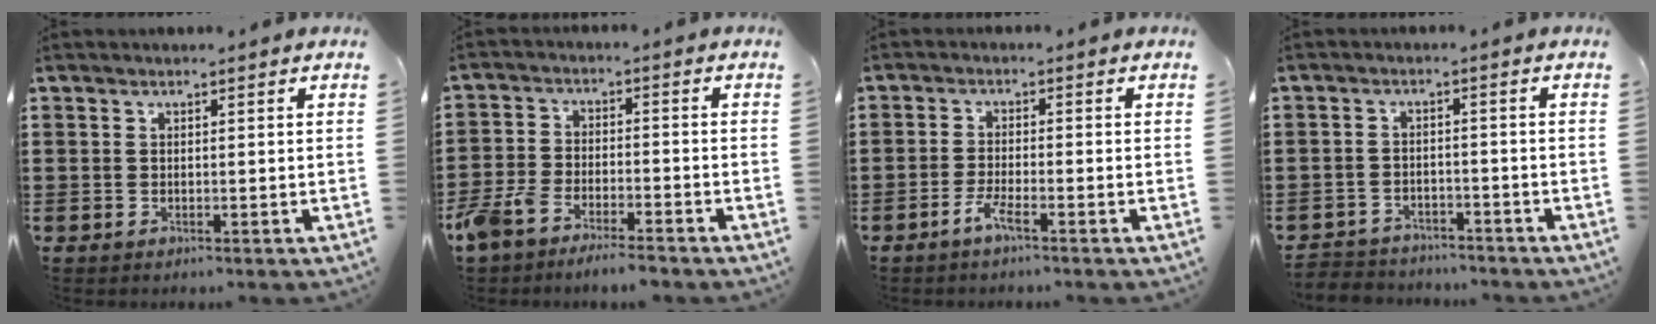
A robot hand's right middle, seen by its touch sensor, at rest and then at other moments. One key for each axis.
{"total": 5.7, "fx": -5.1, "fy": 1.1, "fz": 2.2, "tx": -0.063, "ty": -0.003, "tz": -0.105}
{"total": 3.0, "fx": -2.0, "fy": 0.2, "fz": 2.2, "tx": -0.053, "ty": -0.003, "tz": -0.040}
{"total": 3.0, "fx": -2.9, "fy": 0.6, "fz": -0.3, "tx": -0.003, "ty": 0.000, "tz": -0.065}